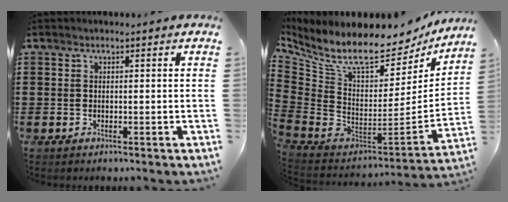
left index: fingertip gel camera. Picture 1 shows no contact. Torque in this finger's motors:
{"motor_torque": [2.14, 0.00, 0.37, 0.21]}